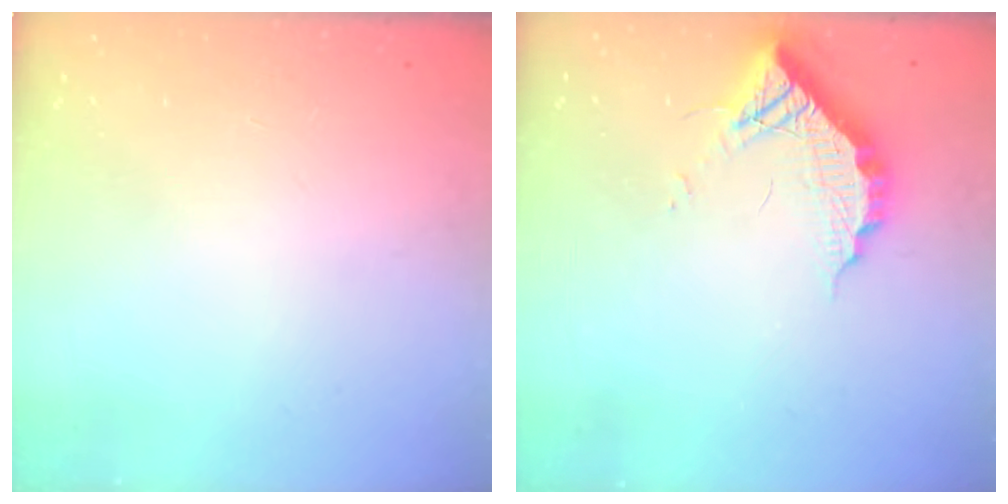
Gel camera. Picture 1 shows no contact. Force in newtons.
{"total": 10.6, "press": 10.6, "slide": 0.7}